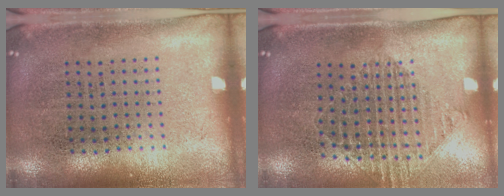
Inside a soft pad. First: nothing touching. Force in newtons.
{"total": 1.3, "press": 1.1, "slide": 0.7}